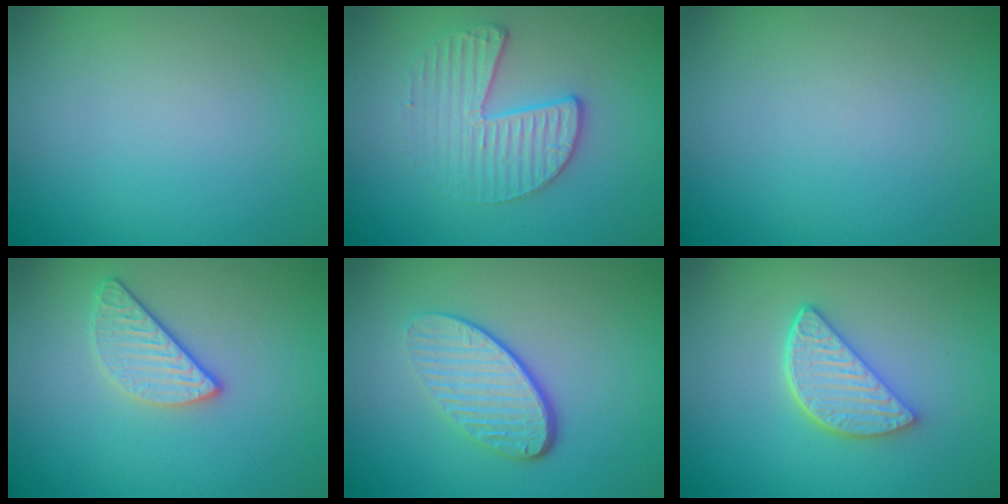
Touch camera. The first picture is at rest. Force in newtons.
{"total": 3.3, "press": 3.0, "slide": 1.3}
{"total": 0.0}
{"total": 2.5, "press": 2.3, "slide": 1.0}
{"total": 4.2, "press": 2.9, "slide": 3.0}
{"total": 4.0, "press": 3.2, "slide": 2.4}